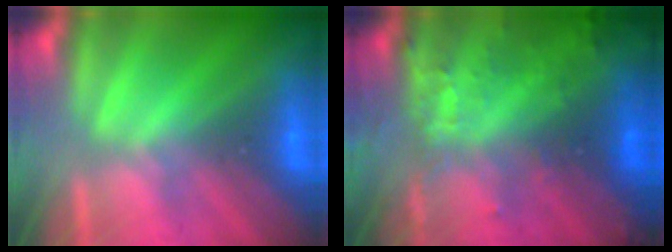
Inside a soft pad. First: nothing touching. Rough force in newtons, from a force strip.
{"total": 7.5}